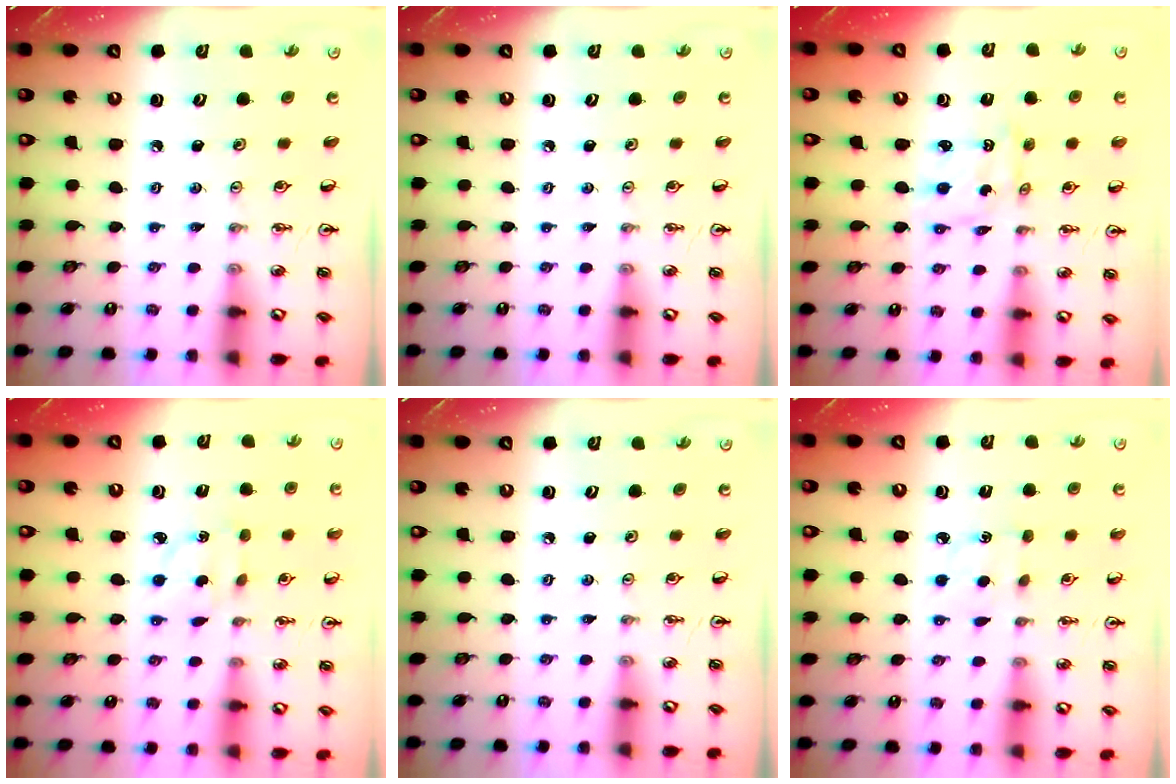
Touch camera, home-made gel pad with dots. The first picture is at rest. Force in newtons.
{"total": 0.0}
{"total": 2.1, "press": 2.1, "slide": 0.1}
{"total": 2.9, "press": 2.9, "slide": 0.6}
{"total": 0.0}
{"total": 4.6, "press": 4.5, "slide": 0.6}